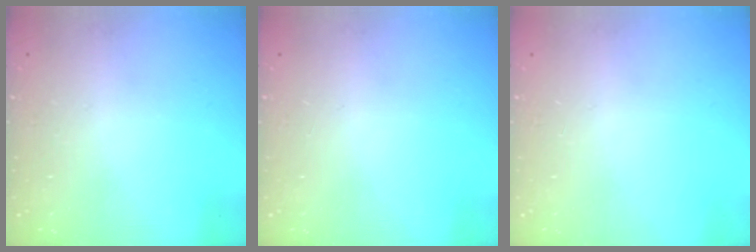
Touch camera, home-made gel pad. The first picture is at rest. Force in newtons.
{"total": 0.0}
{"total": 0.0}